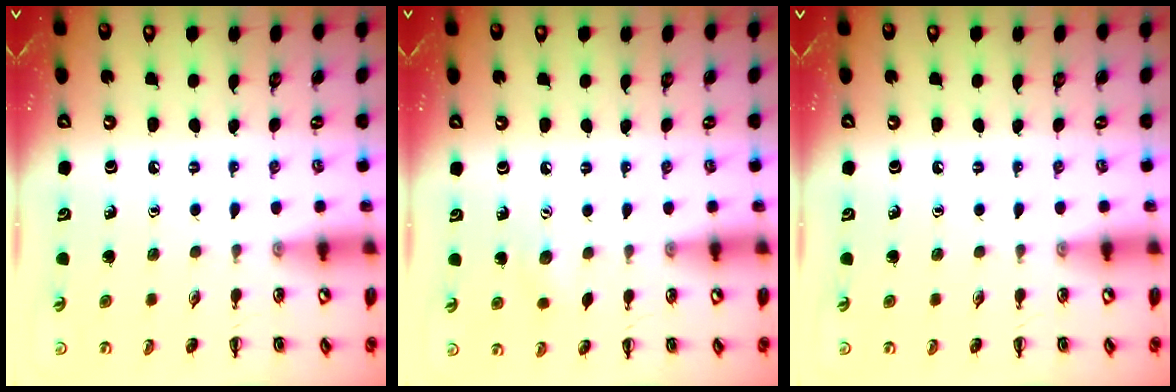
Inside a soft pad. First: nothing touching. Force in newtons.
{"total": 5.0, "press": 4.9, "slide": 0.8}
{"total": 0.0}